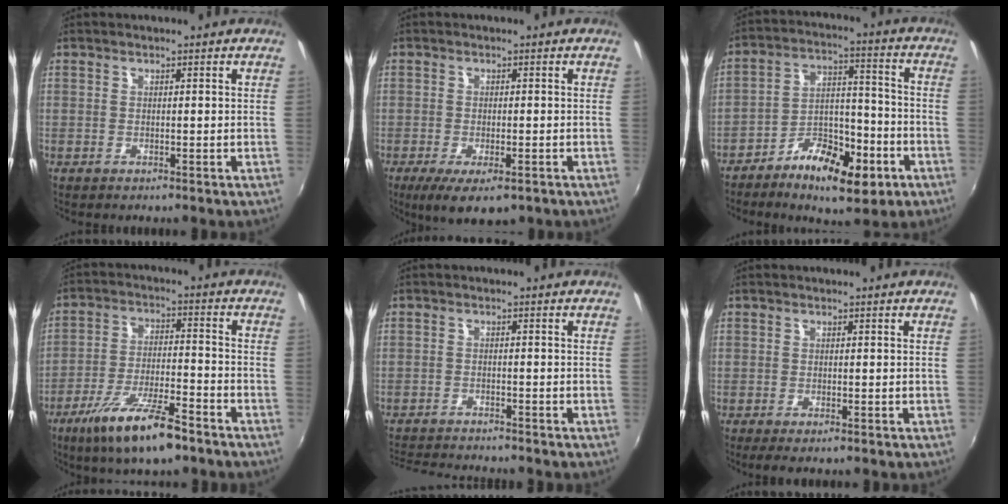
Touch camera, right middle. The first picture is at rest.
{"total": 7.4, "force": [-4.4, 2.7, 5.3], "torque": [-0.111, -0.034, -0.069]}
{"total": 13.0, "force": [-7.2, 5.4, 9.4], "torque": [-0.162, 0.015, -0.115]}
{"total": 13.3, "force": [-9.1, 3.2, 9.2], "torque": [-0.188, -0.024, -0.159]}
{"total": 7.4, "force": [-7.1, 1.1, 1.8], "torque": [-0.059, -0.010, -0.120]}
{"total": 1.8, "force": [-1.3, 0.4, 1.2], "torque": [-0.023, -0.008, -0.021]}